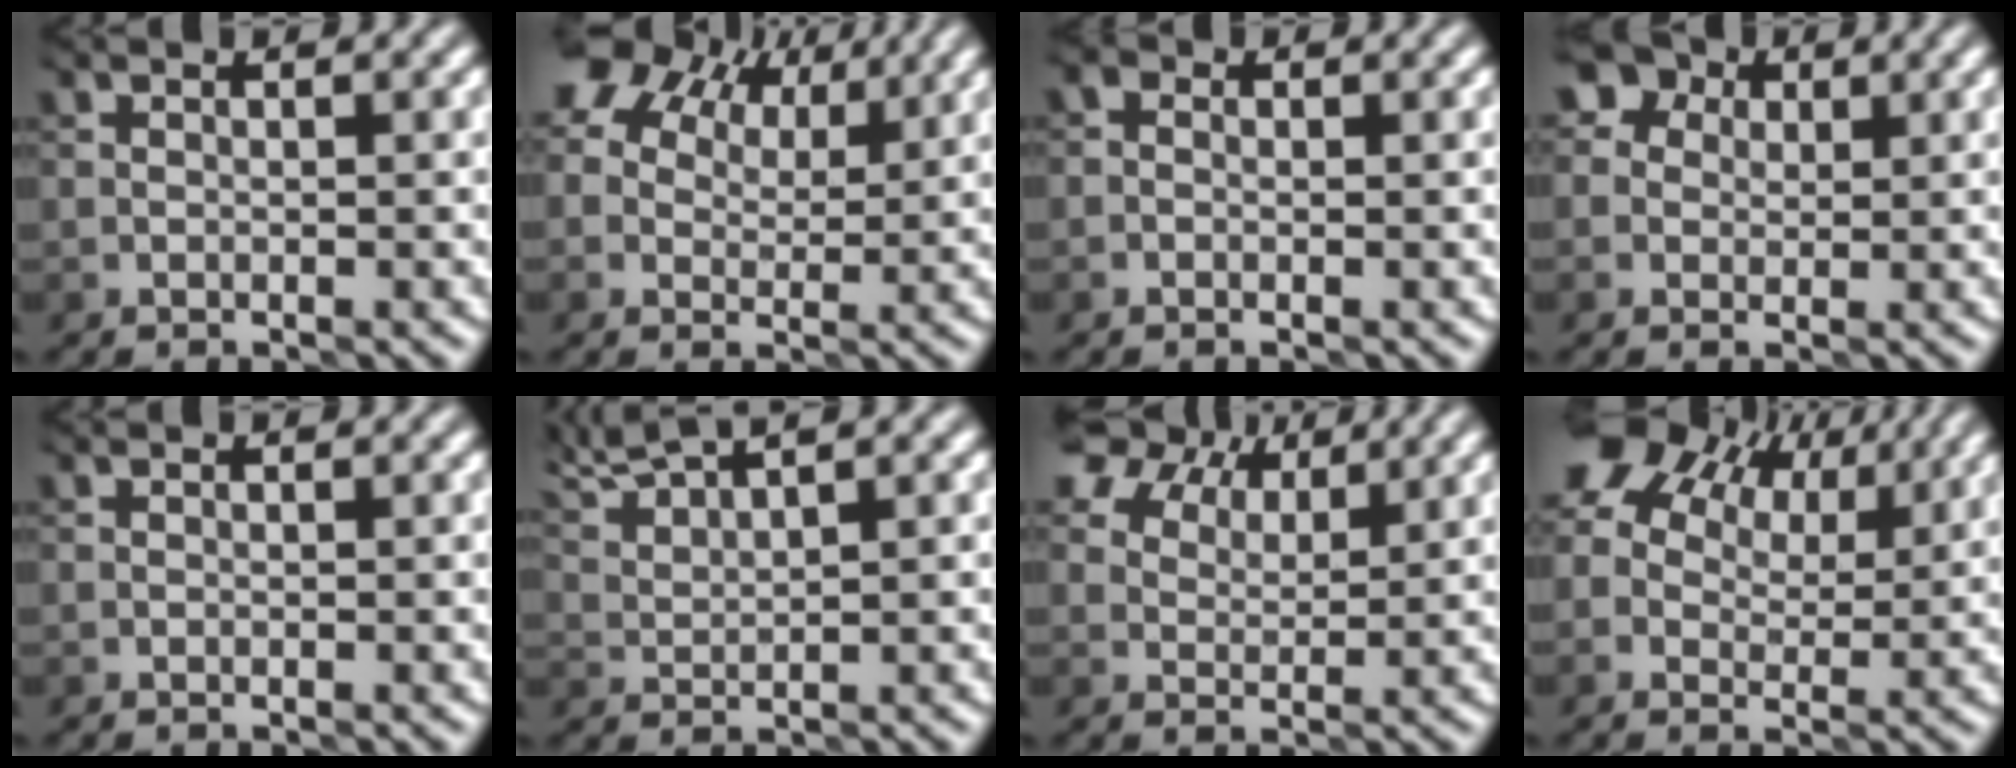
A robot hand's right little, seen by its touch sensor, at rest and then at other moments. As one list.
[{"total": 9.0, "force": [5.2, 5.3, 5.1], "torque": [-0.092, 0.027, 0.083]}, {"total": 0.5, "force": [-0.2, 0.5, 0.0], "torque": [0.002, -0.003, -0.011]}, {"total": 5.8, "force": [2.5, 4.9, 1.9], "torque": [-0.031, 0.027, 0.025]}, {"total": 0.0}, {"total": 4.2, "force": [3.7, 0.1, 1.8], "torque": [-0.055, 0.016, 0.080]}, {"total": 6.1, "force": [4.9, 2.9, 2.1], "torque": [-0.053, 0.009, 0.094]}, {"total": 11.4, "force": [5.8, 6.7, 7.1], "torque": [-0.126, 0.035, 0.087]}]